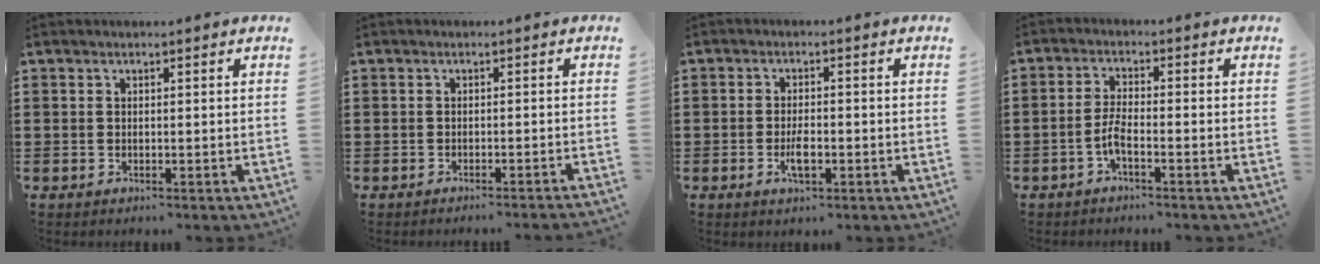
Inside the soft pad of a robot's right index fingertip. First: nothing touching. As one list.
[{"total": 1.4, "force": [-1.3, -0.4, 0.2], "torque": [-0.004, 0.000, -0.025]}, {"total": 3.4, "force": [-1.0, 1.3, 2.9], "torque": [-0.057, 0.002, -0.019]}, {"total": 3.6, "force": [-1.9, 0.7, 3.0], "torque": [-0.074, -0.002, -0.043]}]